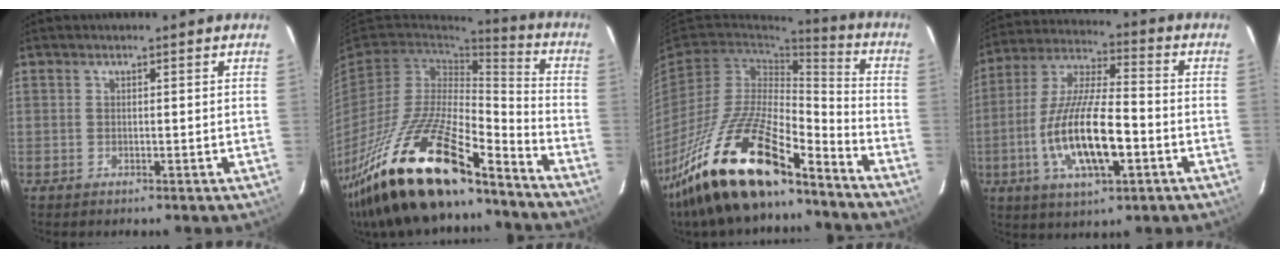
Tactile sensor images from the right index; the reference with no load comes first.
{"total": 27.2, "force": [-19.1, 7.8, 17.7], "torque": [-0.345, -0.034, -0.334]}
{"total": 23.3, "force": [-16.7, 6.9, 14.6], "torque": [-0.288, -0.017, -0.301]}
{"total": 16.7, "force": [-4.9, 5.1, 15.1], "torque": [-0.306, -0.011, -0.088]}